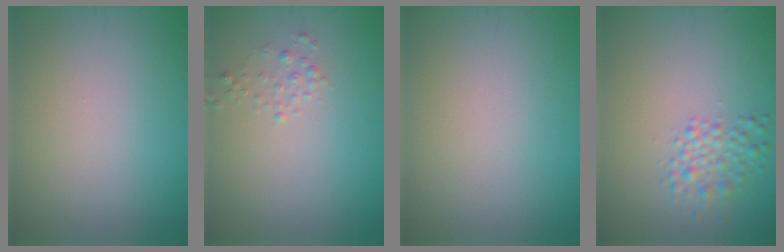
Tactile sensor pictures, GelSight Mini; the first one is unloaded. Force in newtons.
{"total": 0.9, "press": 0.9, "slide": 0.0}
{"total": 0.0}
{"total": 2.3, "press": 2.3, "slide": 0.1}